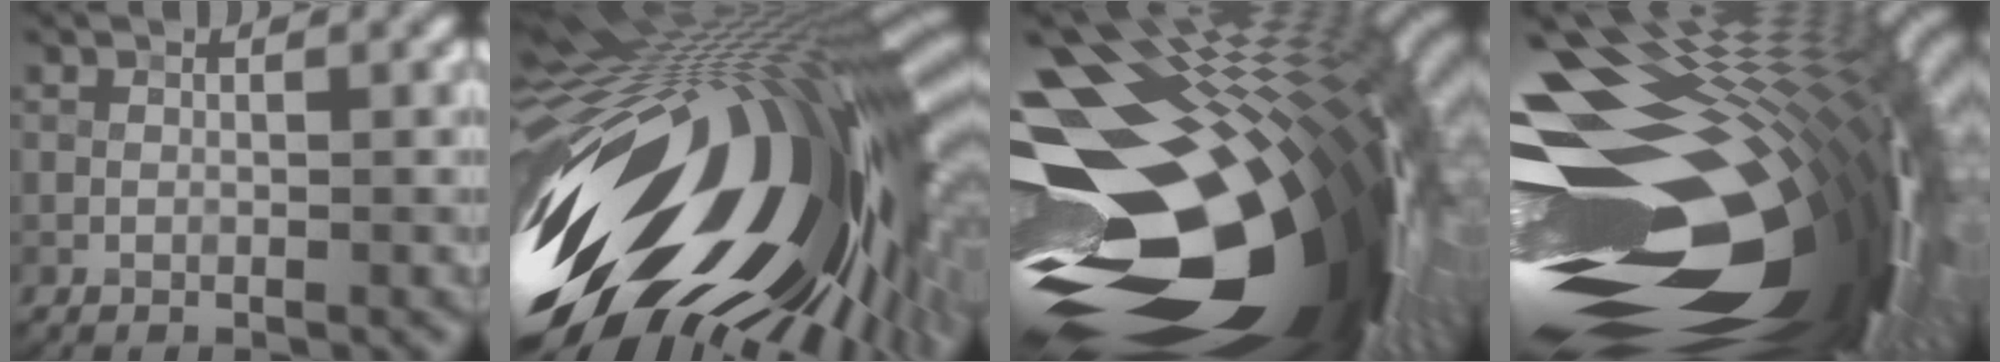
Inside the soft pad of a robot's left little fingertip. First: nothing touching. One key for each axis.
{"total": 21.6, "fx": -2.8, "fy": 9.9, "fz": 19.0, "tx": -0.360, "ty": -0.055, "tz": -0.058}
{"total": 21.0, "fx": -3.1, "fy": 11.8, "fz": 17.0, "tx": -0.279, "ty": -0.016, "tz": -0.051}
{"total": 21.0, "fx": -2.4, "fy": 10.2, "fz": 18.2, "tx": -0.296, "ty": -0.001, "tz": -0.036}